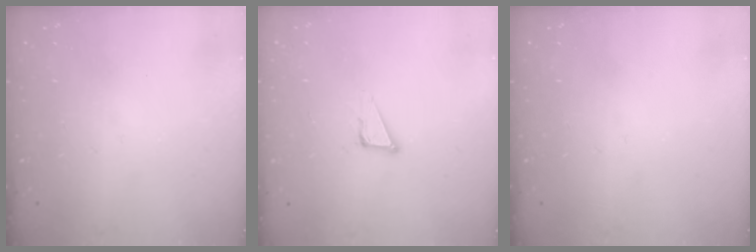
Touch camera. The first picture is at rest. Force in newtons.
{"total": 5.3, "press": 5.3, "slide": 0.3}
{"total": 0.0}